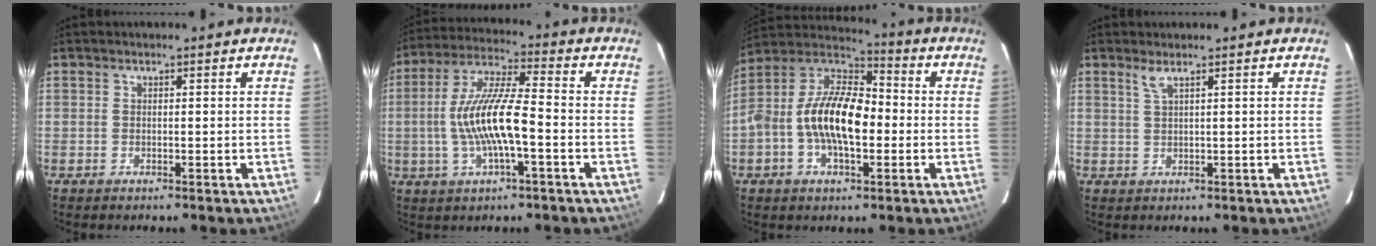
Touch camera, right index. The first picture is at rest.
{"total": 12.8, "force": [-2.5, 2.4, 12.4], "torque": [-0.249, 0.005, -0.048]}
{"total": 15.5, "force": [-2.2, 7.7, 13.3], "torque": [-0.250, 0.015, -0.049]}
{"total": 1.7, "force": [1.2, -0.3, 1.2], "torque": [-0.026, -0.002, 0.026]}